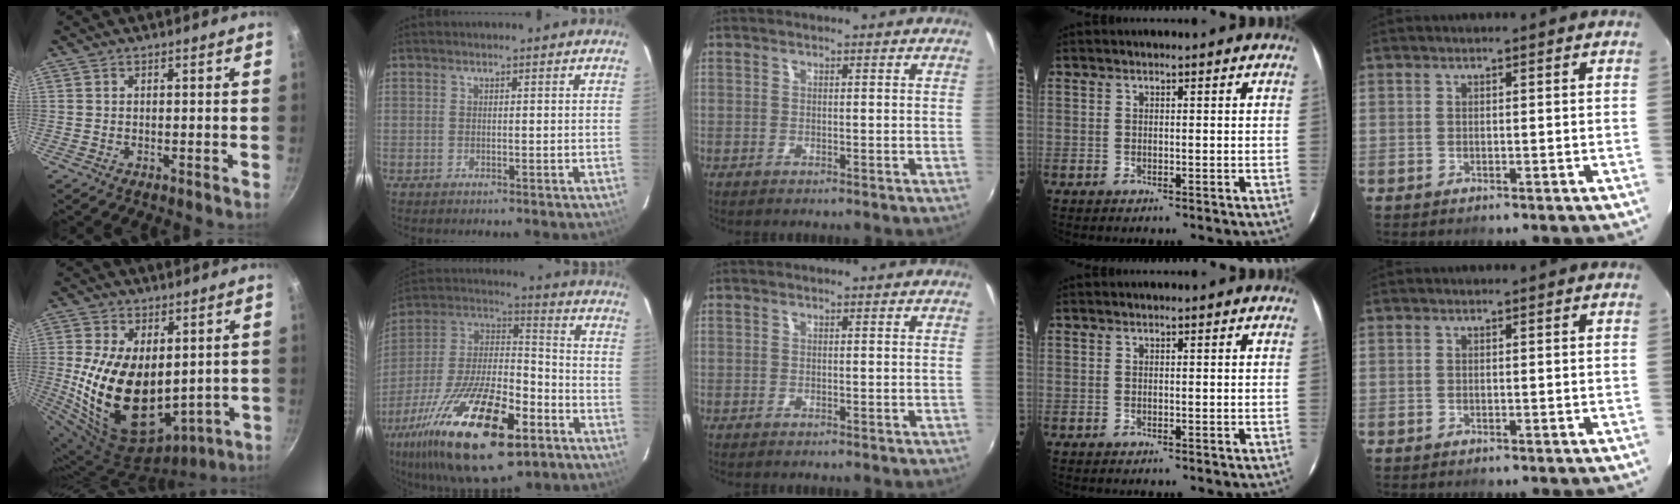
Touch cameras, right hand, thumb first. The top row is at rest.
{"thumb": {"total": 20.3, "force": [1.4, 12.5, 15.9], "torque": [-0.280, -0.031, 0.050]}, "index": {"total": 30.5, "force": [-15.8, 11.8, 23.3], "torque": [-0.441, -0.032, -0.266]}}